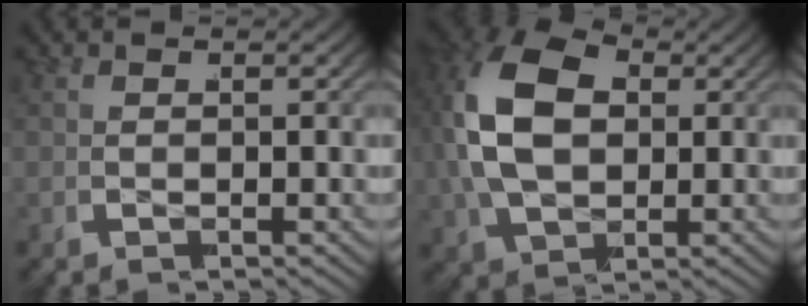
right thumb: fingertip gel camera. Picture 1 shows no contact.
{"total": 11.7, "force": [1.3, 8.1, 8.3], "torque": [-0.203, -0.017, 0.033]}